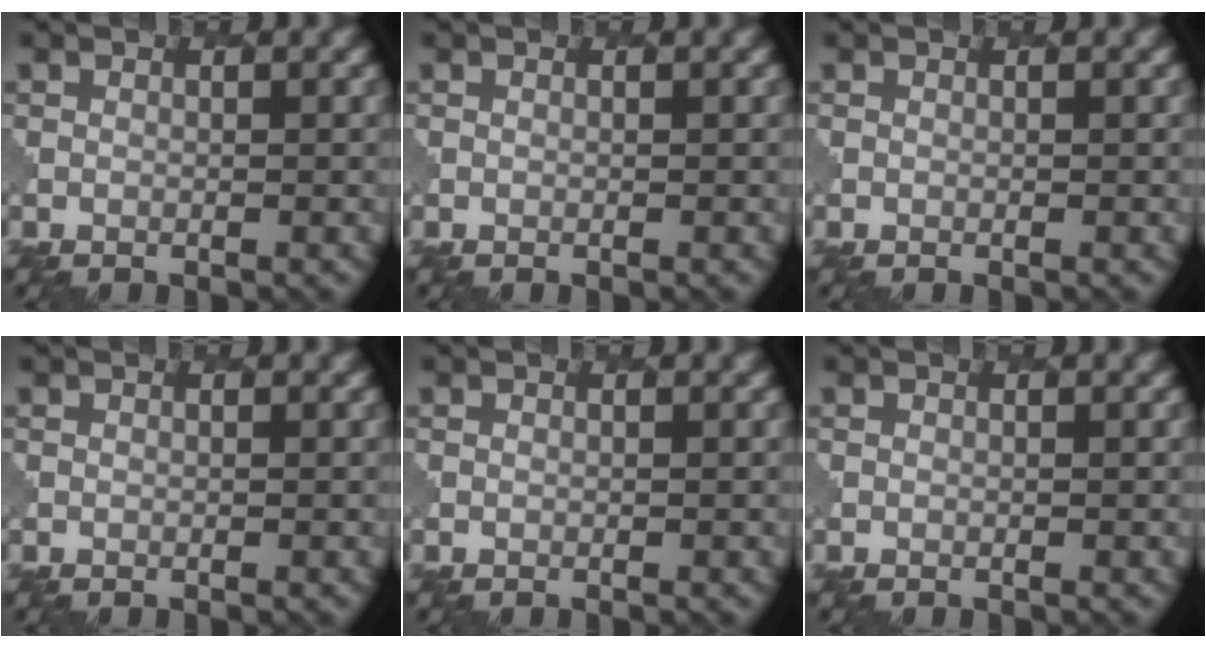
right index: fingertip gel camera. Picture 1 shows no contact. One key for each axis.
{"total": 0.0}
{"total": 0.0}
{"total": 0.0}
{"total": 0.0}
{"total": 0.0}